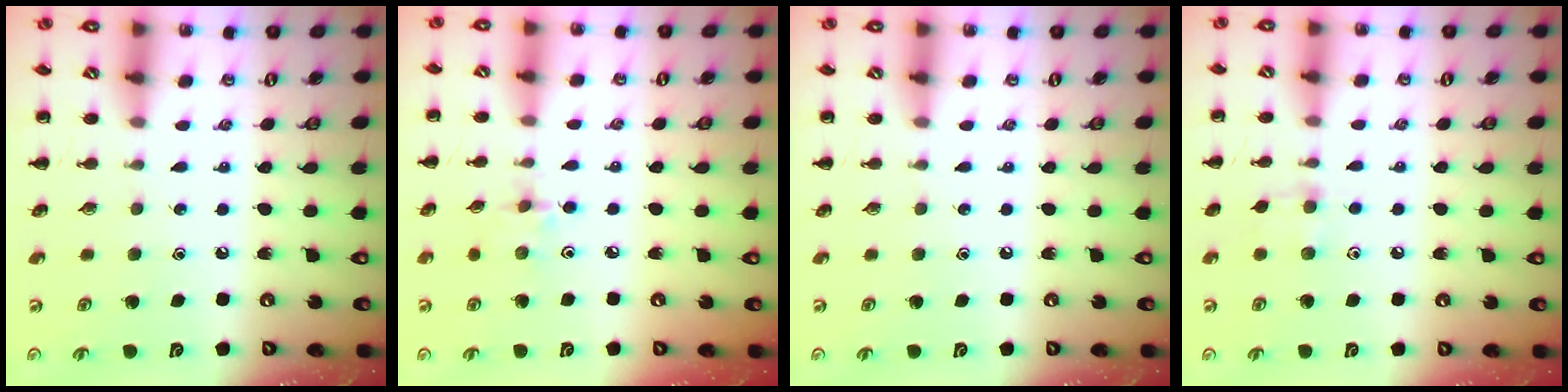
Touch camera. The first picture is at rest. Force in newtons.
{"total": 2.2, "press": 2.1, "slide": 0.6}
{"total": 0.0}
{"total": 4.0, "press": 3.8, "slide": 1.1}